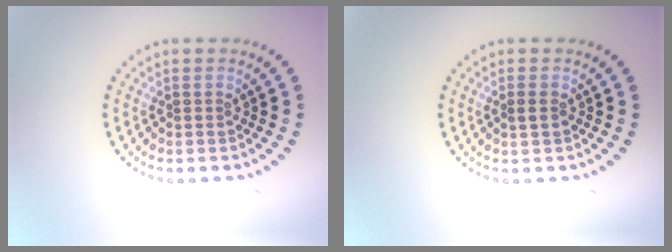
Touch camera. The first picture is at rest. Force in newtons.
{"total": 1.1, "press": 1.1, "slide": 0.2}